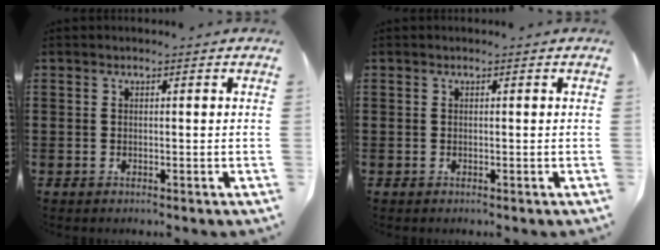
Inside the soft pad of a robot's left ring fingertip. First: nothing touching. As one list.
[{"total": 0.0}]